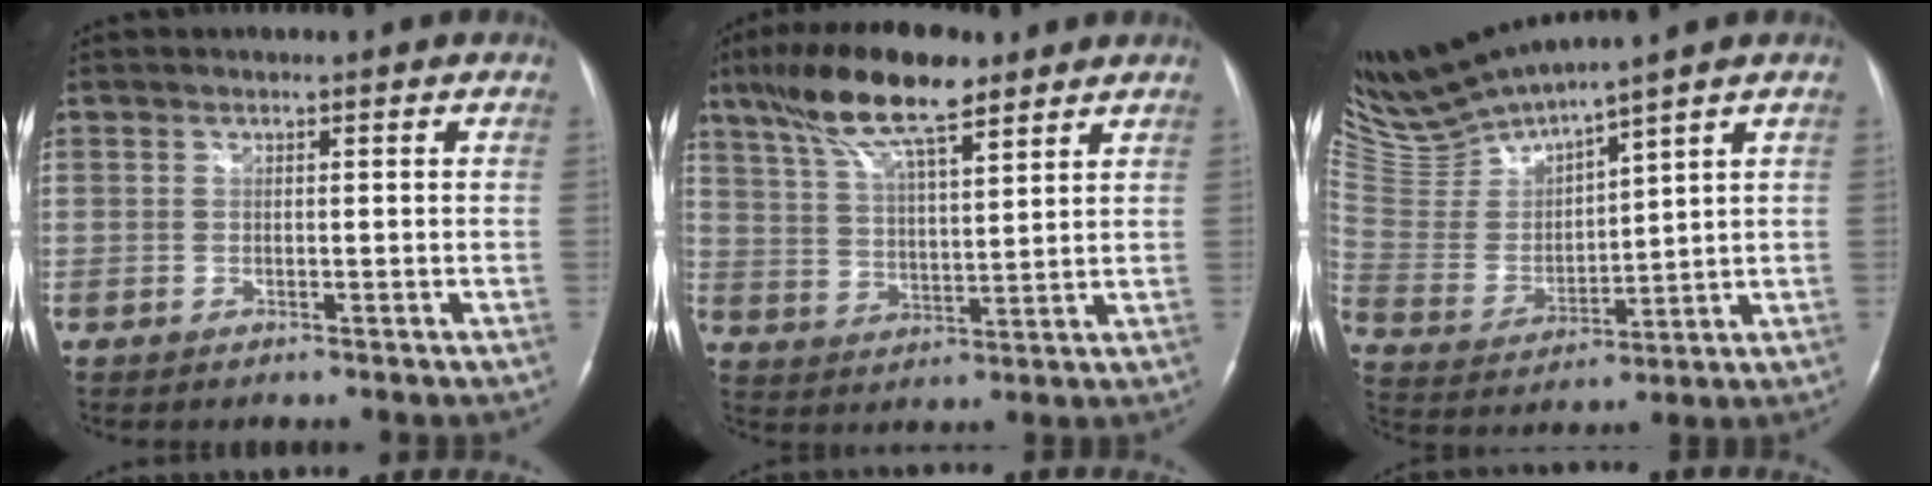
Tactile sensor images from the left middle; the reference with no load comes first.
{"total": 13.6, "force": [9.4, 3.1, 9.3], "torque": [-0.179, 0.025, 0.171]}
{"total": 11.3, "force": [10.7, -0.8, 3.5], "torque": [-0.090, -0.006, 0.229]}